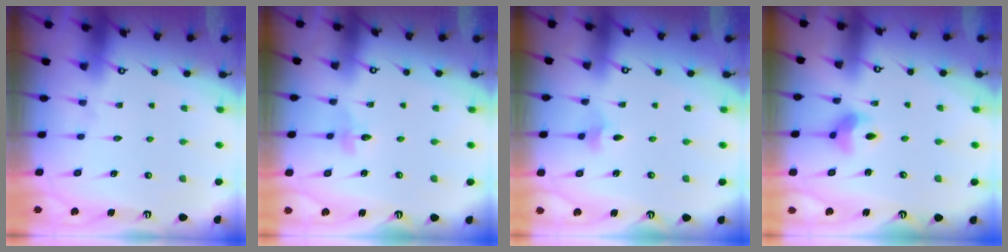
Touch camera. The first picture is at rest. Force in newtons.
{"total": 2.8, "press": 2.7, "slide": 0.3}
{"total": 2.8, "press": 2.8, "slide": 0.6}
{"total": 6.9, "press": 6.9, "slide": 0.7}